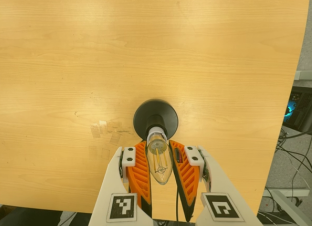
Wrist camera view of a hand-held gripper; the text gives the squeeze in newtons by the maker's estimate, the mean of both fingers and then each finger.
{"total": 18.3, "left": 19.6, "right": 17.1}